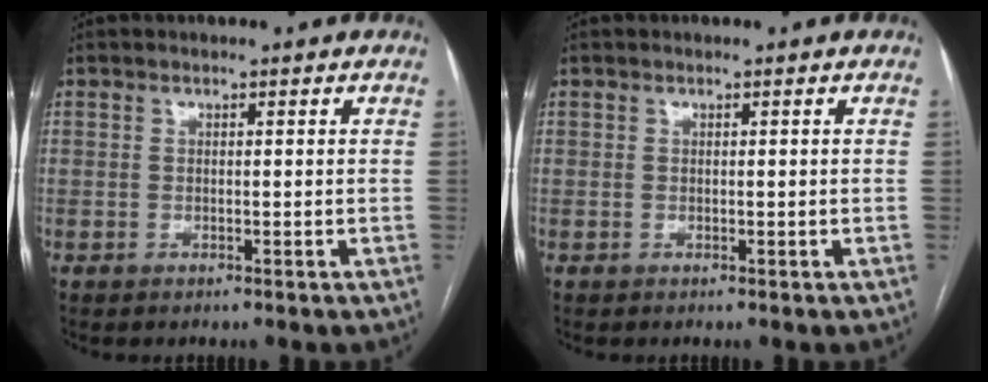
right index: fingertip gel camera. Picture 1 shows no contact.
{"total": 0.0}